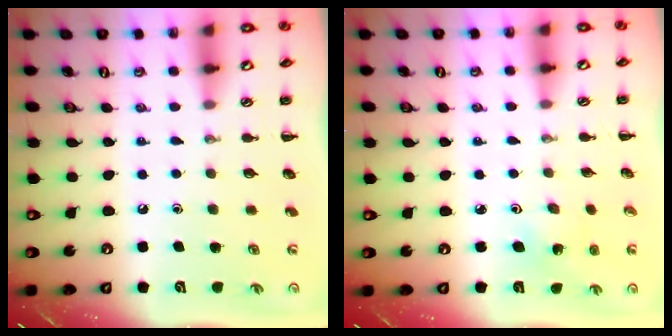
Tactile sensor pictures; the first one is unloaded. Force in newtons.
{"total": 3.5, "press": 3.4, "slide": 1.0}